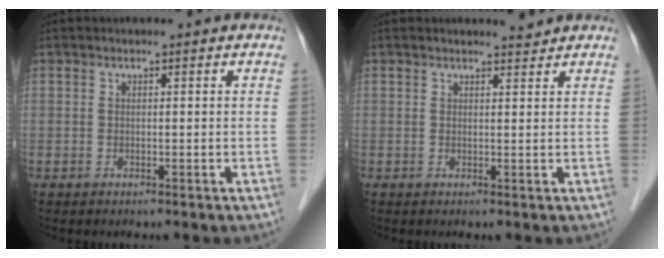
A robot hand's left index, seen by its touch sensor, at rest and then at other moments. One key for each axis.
{"total": 1.3, "fx": 1.3, "fy": 0.0, "fz": -0.2, "tx": -0.009, "ty": -0.009, "tz": 0.018}